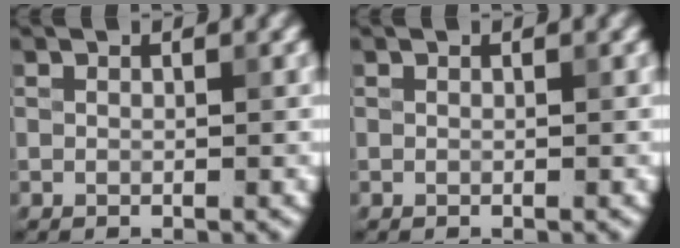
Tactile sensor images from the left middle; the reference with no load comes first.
{"total": 0.0}